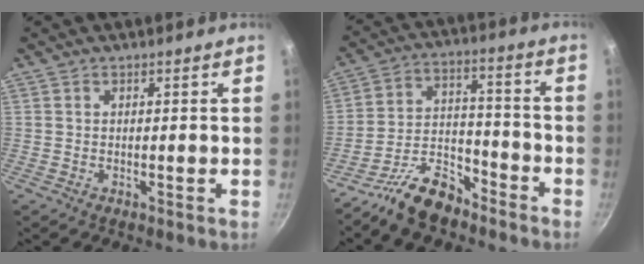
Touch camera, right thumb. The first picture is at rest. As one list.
[{"total": 11.1, "force": [-8.7, 4.9, 4.9], "torque": [-0.072, 0.081, -0.169]}]